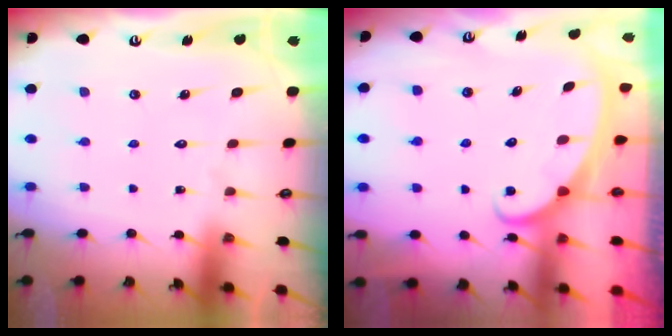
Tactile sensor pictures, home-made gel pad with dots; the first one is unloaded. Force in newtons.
{"total": 2.4, "press": 2.4, "slide": 0.4}